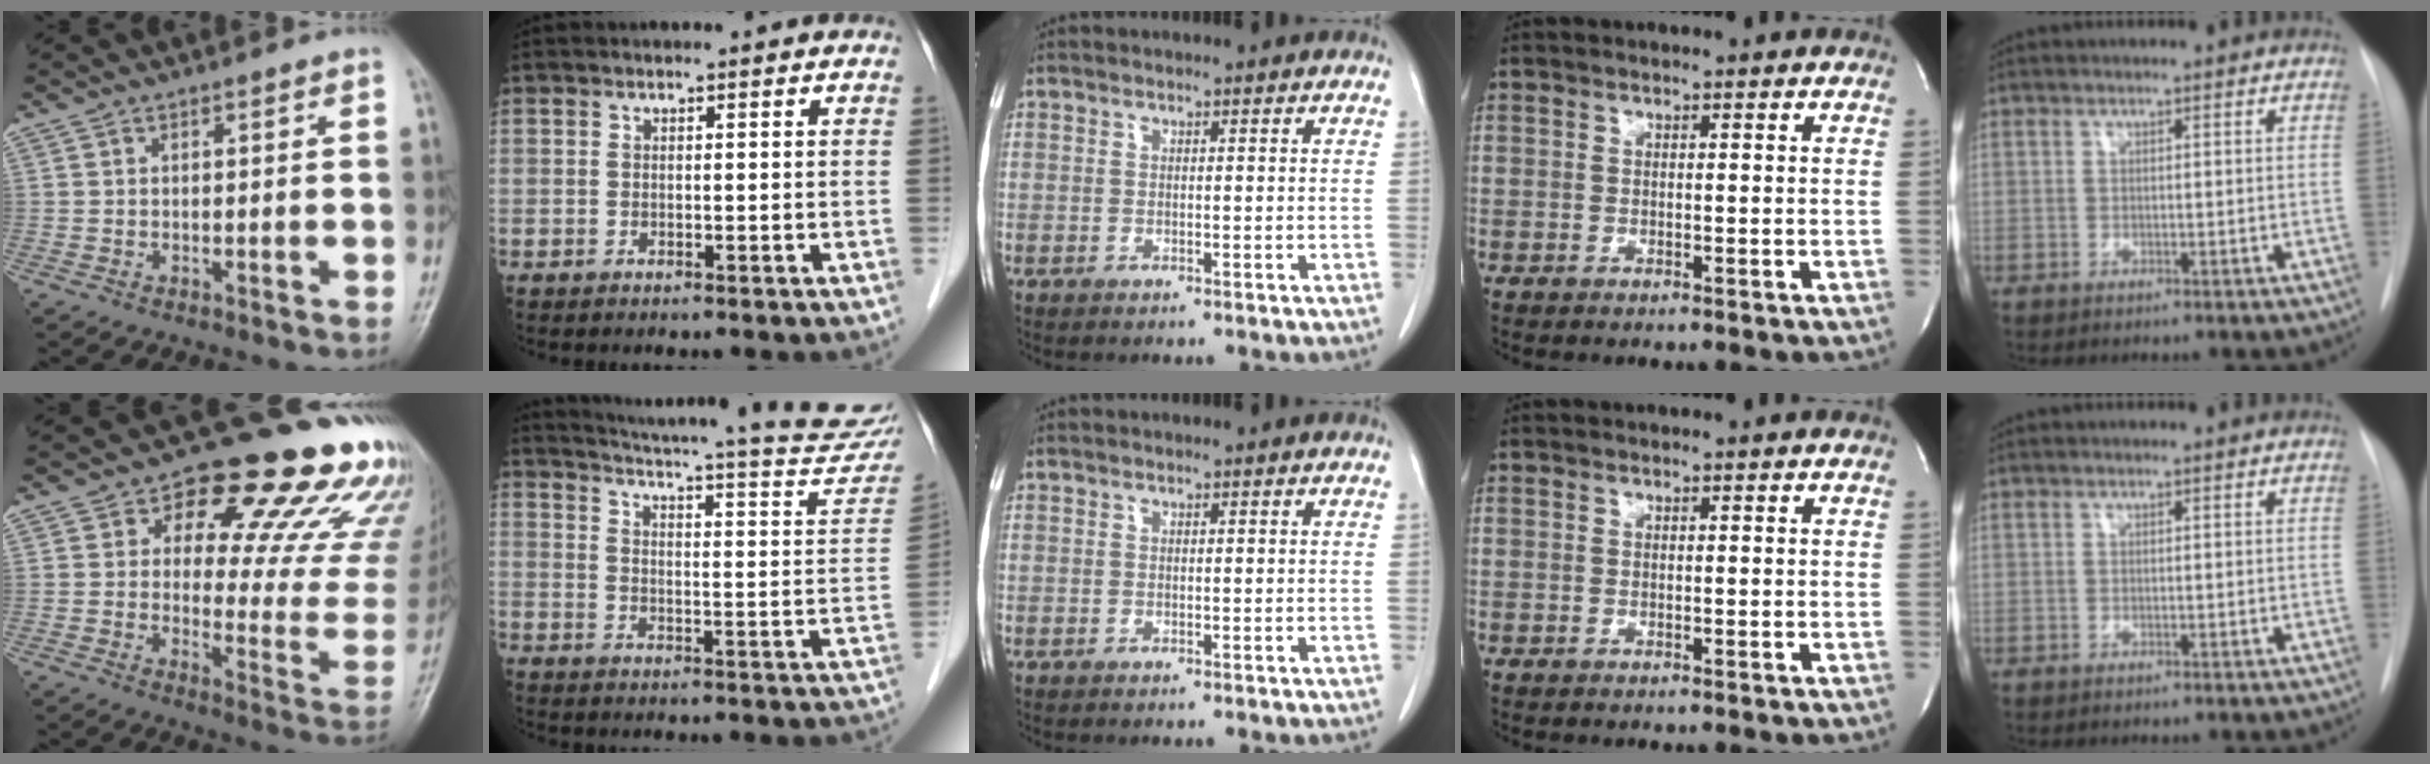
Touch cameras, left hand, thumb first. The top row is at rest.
{"thumb": {"total": 21.9, "force": [14.0, 9.5, 13.8], "torque": [-0.114, -0.074, 0.167]}, "index": {"total": 25.8, "force": [23.6, 1.8, 10.4], "torque": [-0.154, -0.081, 0.283]}}